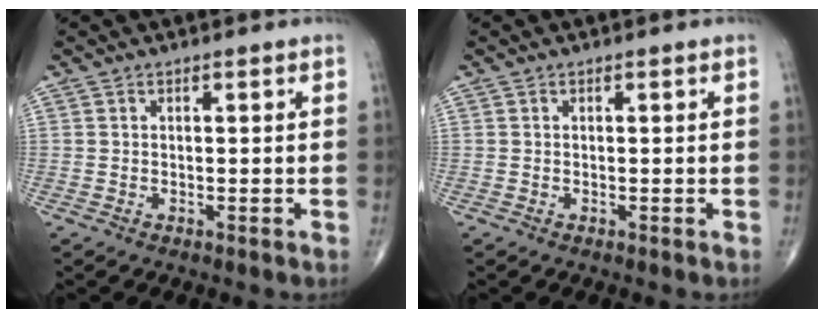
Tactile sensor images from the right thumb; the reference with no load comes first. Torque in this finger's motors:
{"motor_torque": [2.31, 1.45, 0.00, -0.23, 0.01]}